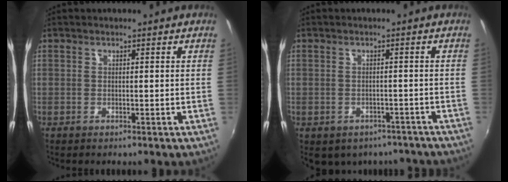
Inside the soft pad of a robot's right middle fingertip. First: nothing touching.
{"total": 10.4, "force": [-7.4, 6.1, 3.9], "torque": [-0.084, -0.015, -0.083]}